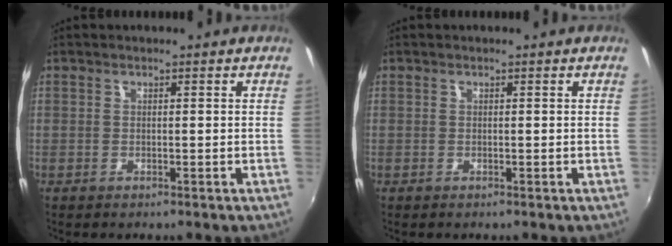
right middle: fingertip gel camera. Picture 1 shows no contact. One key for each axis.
{"total": 0.0}